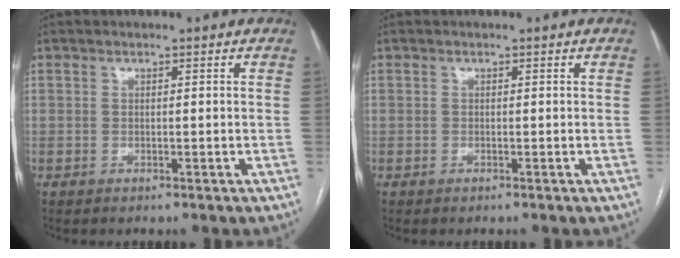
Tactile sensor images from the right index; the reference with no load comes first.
{"total": 0.0}